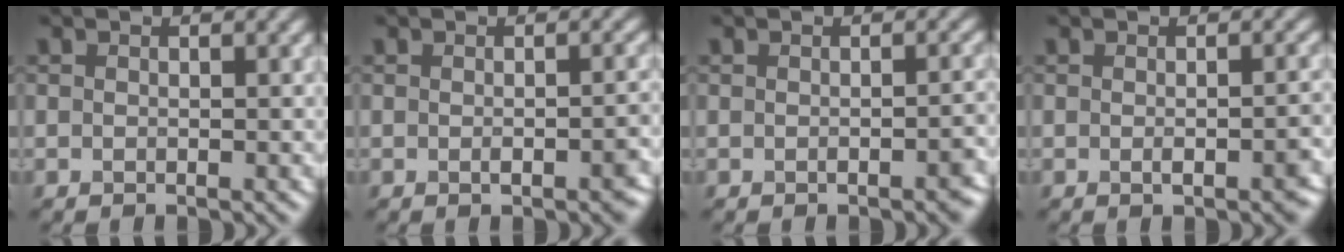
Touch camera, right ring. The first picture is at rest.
{"total": 2.5, "force": [-0.9, 0.8, 2.3], "torque": [-0.028, 0.001, -0.009]}
{"total": 1.9, "force": [-0.9, 0.5, 1.6], "torque": [-0.016, 0.005, -0.010]}
{"total": 2.8, "force": [-0.8, 0.9, 2.5], "torque": [-0.031, 0.000, -0.007]}